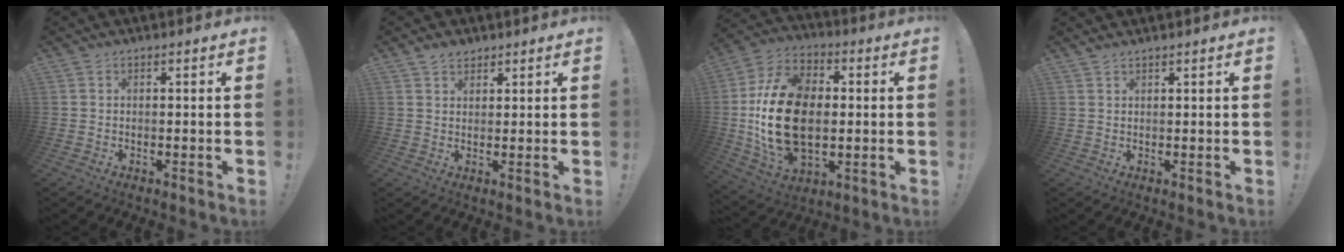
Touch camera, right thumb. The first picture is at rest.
{"total": 3.3, "force": [2.6, 1.9, 0.8], "torque": [-0.012, -0.012, 0.049]}
{"total": 24.0, "force": [-0.8, 16.0, 17.9], "torque": [-0.339, 0.015, -0.002]}
{"total": 1.1, "force": [1.0, -0.1, 0.5], "torque": [-0.017, 0.001, 0.020]}